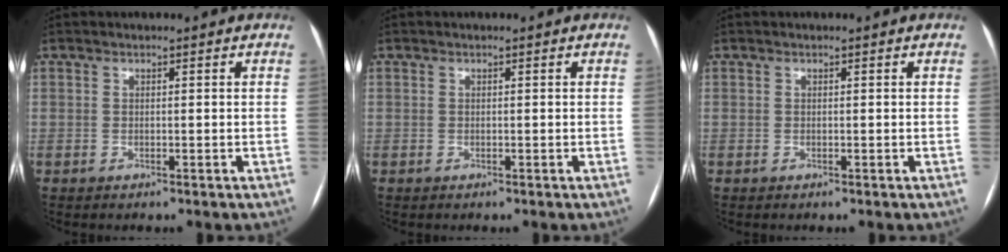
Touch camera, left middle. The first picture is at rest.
{"total": 0.0}
{"total": 0.0}